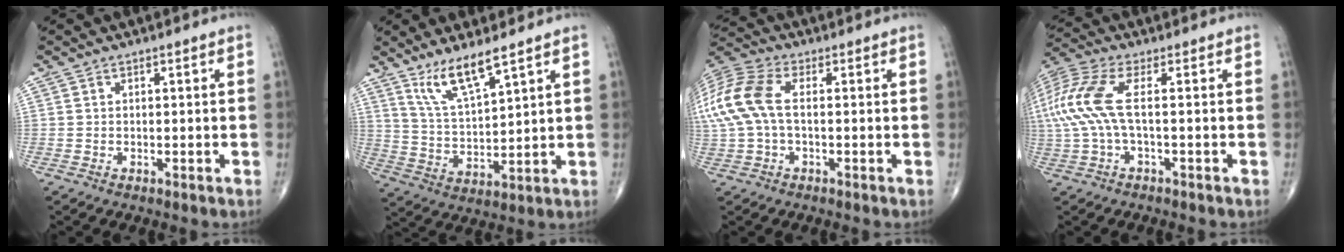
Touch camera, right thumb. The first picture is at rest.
{"total": 9.1, "force": [6.5, 1.5, 6.2], "torque": [-0.124, -0.047, 0.137]}
{"total": 14.1, "force": [0.9, 7.9, 11.6], "torque": [-0.292, 0.030, 0.017]}
{"total": 10.7, "force": [0.4, 3.5, 10.1], "torque": [-0.267, 0.027, 0.006]}